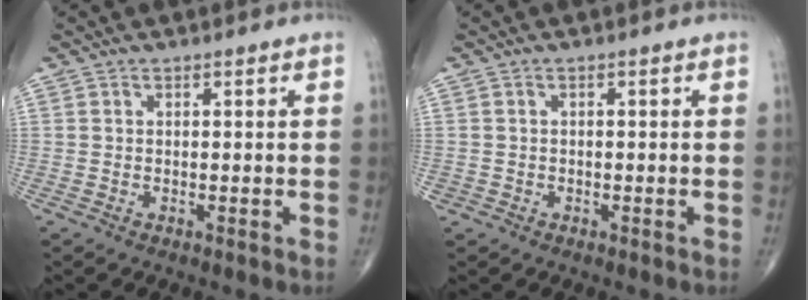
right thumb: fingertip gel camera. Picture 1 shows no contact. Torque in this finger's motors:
{"motor_torque": [-0.04, -0.17, 0.10, 0.05, 0.07]}